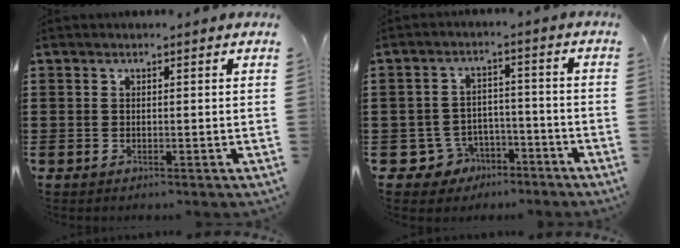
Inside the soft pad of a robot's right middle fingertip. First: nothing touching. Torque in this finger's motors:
{"motor_torque": [-0.08, -0.08, 0.00, -0.01]}